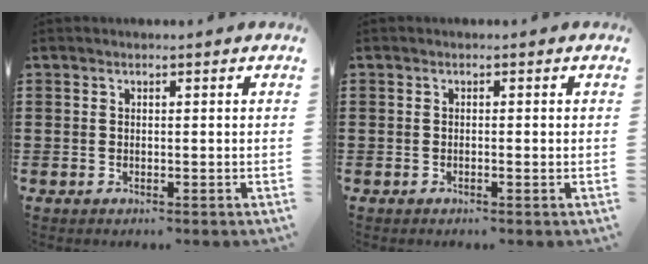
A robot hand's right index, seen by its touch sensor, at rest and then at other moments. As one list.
[{"total": 0.6, "force": [-0.3, 0.1, 0.5], "torque": [-0.010, -0.002, -0.005]}]